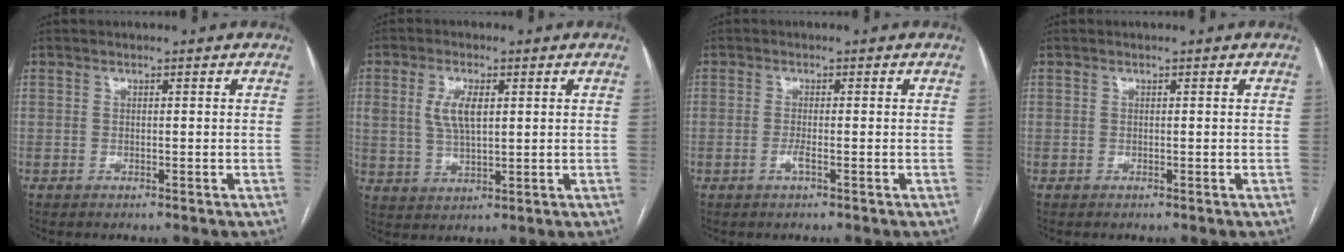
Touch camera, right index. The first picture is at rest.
{"total": 5.8, "force": [1.6, 2.5, 5.0], "torque": [-0.105, 0.004, 0.036]}
{"total": 1.4, "force": [-0.6, 0.0, 1.2], "torque": [-0.025, -0.001, -0.012]}
{"total": 0.0}